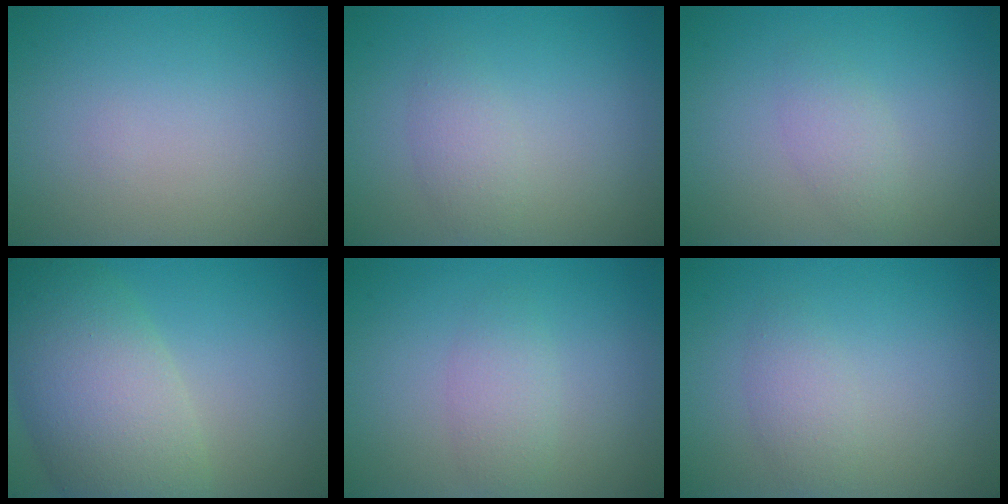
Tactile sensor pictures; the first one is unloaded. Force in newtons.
{"total": 1.8, "press": 1.8, "slide": 0.1}
{"total": 1.7, "press": 1.7, "slide": 0.1}
{"total": 8.9, "press": 8.9, "slide": 0.3}
{"total": 1.9, "press": 1.9, "slide": 0.1}
{"total": 1.8, "press": 1.8, "slide": 0.1}